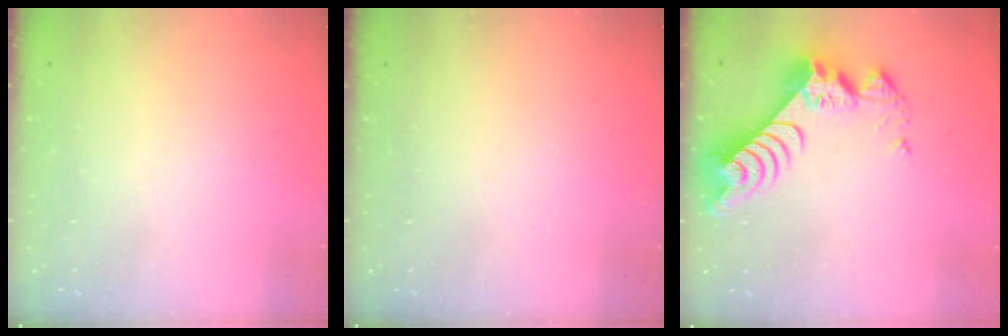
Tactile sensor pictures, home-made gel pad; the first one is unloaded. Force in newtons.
{"total": 0.0}
{"total": 10.7, "press": 10.7, "slide": 0.9}